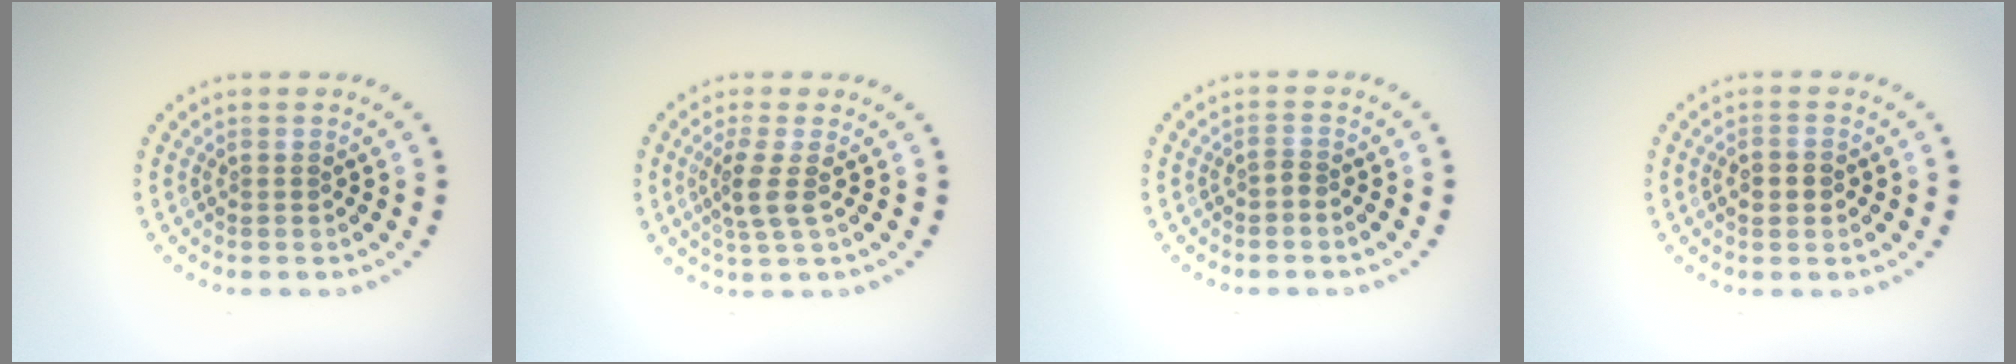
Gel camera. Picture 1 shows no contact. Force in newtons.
{"total": 2.5, "press": 1.9, "slide": 1.6}
{"total": 0.5, "press": 0.3, "slide": 0.4}
{"total": 1.6, "press": 1.6, "slide": 0.3}